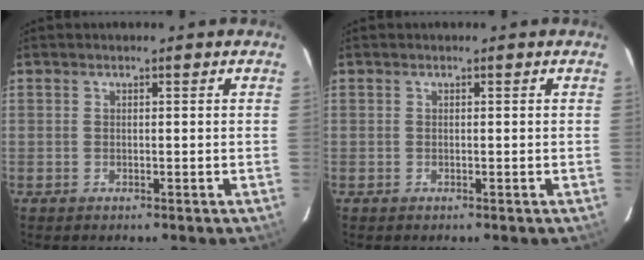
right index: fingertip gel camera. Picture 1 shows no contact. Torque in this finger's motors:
{"motor_torque": [0.00, 0.00, 0.02, 0.00]}